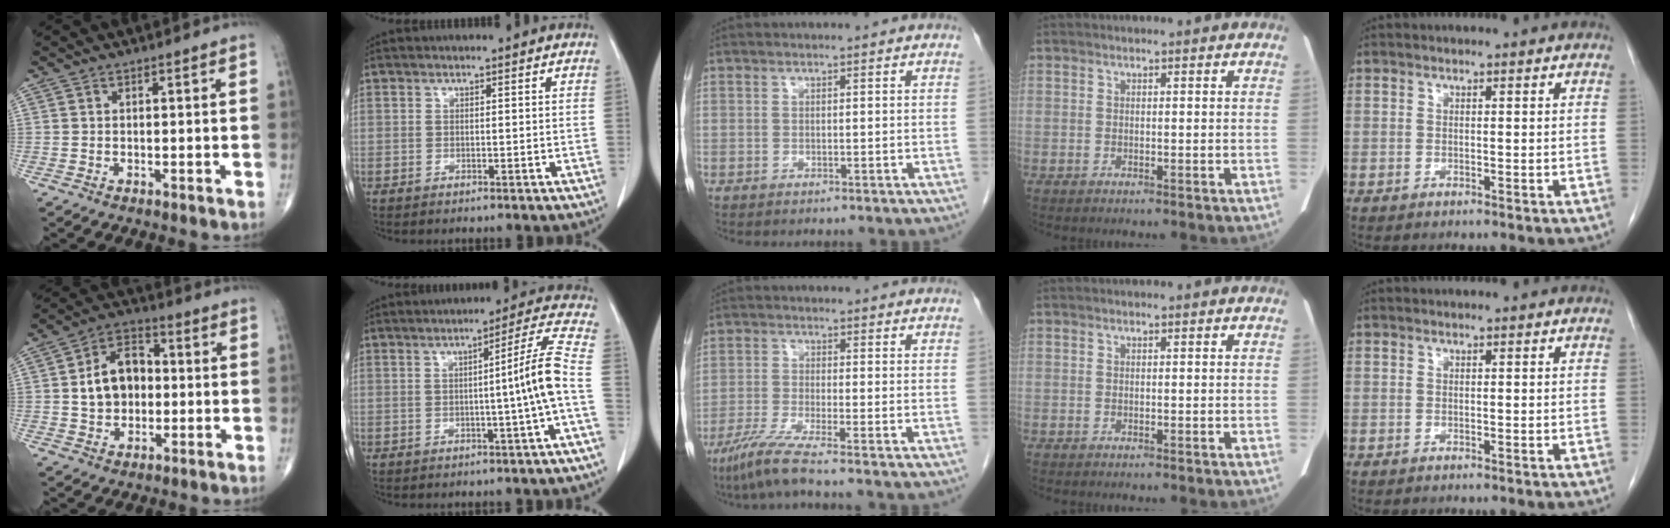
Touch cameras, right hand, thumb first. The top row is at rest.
{"thumb": {"total": 10.7, "force": [0.3, 7.7, 7.4], "torque": [-0.102, 0.021, -0.001]}, "index": {"total": 7.4, "force": [-1.4, -1.9, 7.0], "torque": [-0.093, 0.007, -0.022]}, "middle": {"total": 5.5, "force": [-4.2, -1.1, 3.4], "torque": [-0.070, -0.022, -0.088]}}